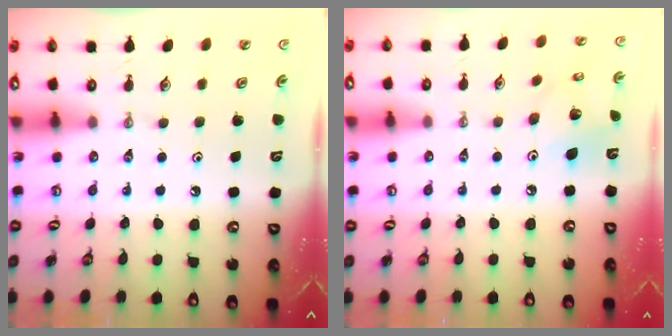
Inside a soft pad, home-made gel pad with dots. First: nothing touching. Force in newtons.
{"total": 7.8, "press": 7.7, "slide": 0.5}